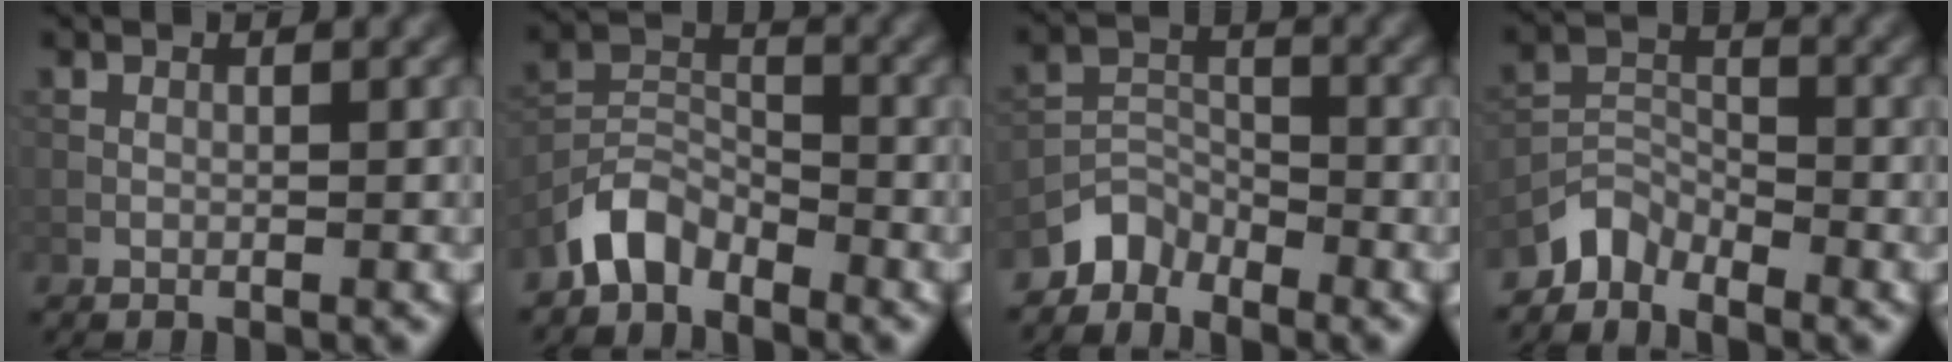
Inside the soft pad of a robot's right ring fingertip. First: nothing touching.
{"total": 4.1, "force": [-3.3, 2.0, 1.5], "torque": [-0.026, 0.012, -0.075]}
{"total": 3.0, "force": [-2.7, 1.3, 0.2], "torque": [0.002, 0.009, -0.063]}
{"total": 3.1, "force": [-2.8, 1.2, 0.3], "torque": [-0.002, 0.010, -0.066]}